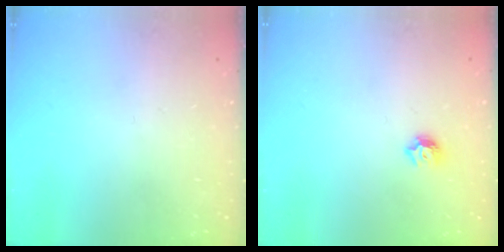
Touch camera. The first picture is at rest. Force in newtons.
{"total": 6.5, "press": 6.5, "slide": 0.7}